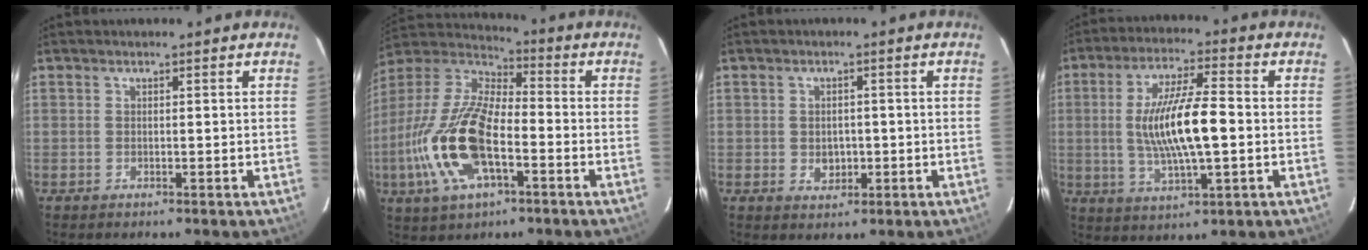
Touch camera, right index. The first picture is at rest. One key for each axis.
{"total": 19.7, "fx": -6.2, "fy": 8.4, "fz": 16.8, "tx": -0.359, "ty": -0.015, "tz": -0.122}
{"total": 3.5, "fx": -0.6, "fy": 3.0, "fz": 1.7, "tx": -0.029, "ty": 0.001, "tz": -0.002}
{"total": 13.1, "fx": -0.7, "fy": 3.1, "fz": 12.7, "tx": -0.241, "ty": -0.002, "tz": -0.007}